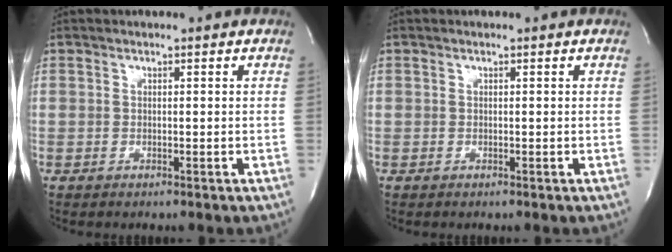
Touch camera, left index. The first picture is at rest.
{"total": 0.0}